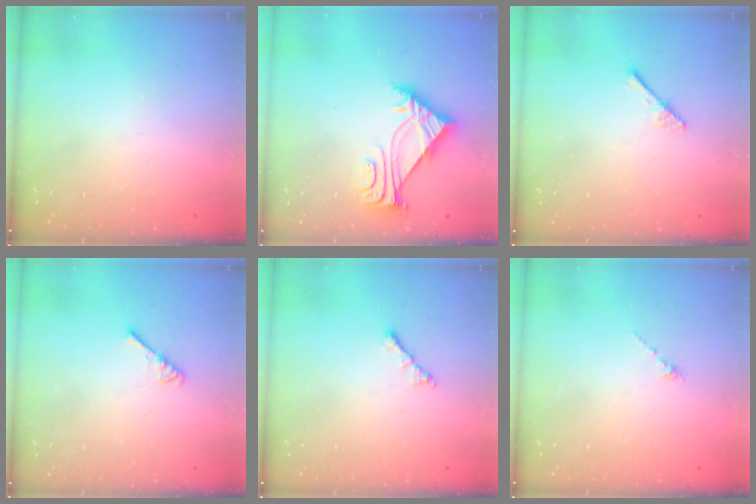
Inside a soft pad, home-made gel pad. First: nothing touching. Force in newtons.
{"total": 5.9, "press": 5.8, "slide": 1.1}
{"total": 3.0, "press": 3.0, "slide": 0.3}
{"total": 2.6, "press": 2.6, "slide": 0.5}
{"total": 1.8, "press": 1.8, "slide": 0.5}
{"total": 0.0}